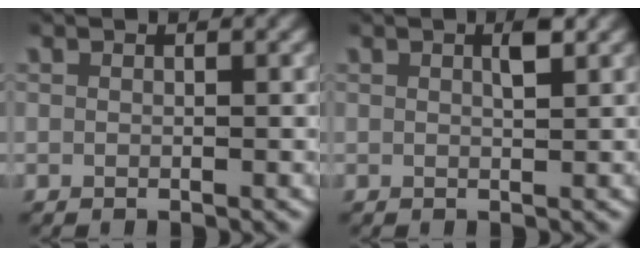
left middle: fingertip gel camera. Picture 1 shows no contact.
{"total": 1.7, "force": [0.8, 0.2, 1.5], "torque": [-0.022, 0.003, 0.012]}